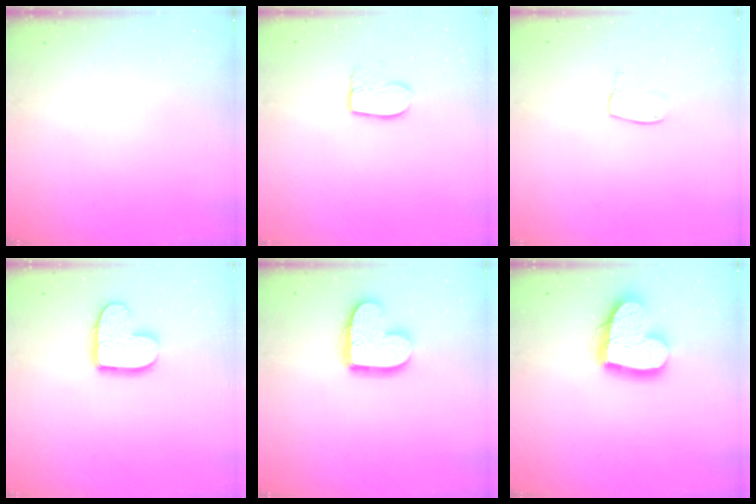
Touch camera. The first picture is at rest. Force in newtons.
{"total": 7.7, "press": 7.7, "slide": 0.5}
{"total": 7.5, "press": 7.5, "slide": 0.4}
{"total": 12.6, "press": 12.6, "slide": 0.9}
{"total": 14.4, "press": 14.3, "slide": 1.0}
{"total": 17.6, "press": 17.5, "slide": 1.9}